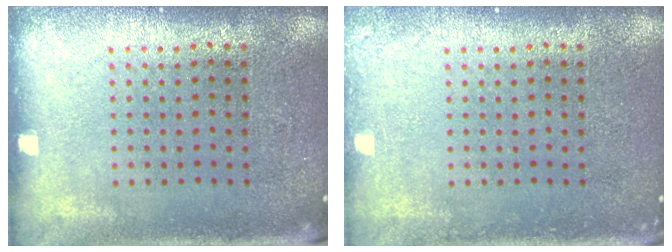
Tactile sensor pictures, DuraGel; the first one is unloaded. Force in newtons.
{"total": 0.8, "press": 0.8, "slide": 0.1}